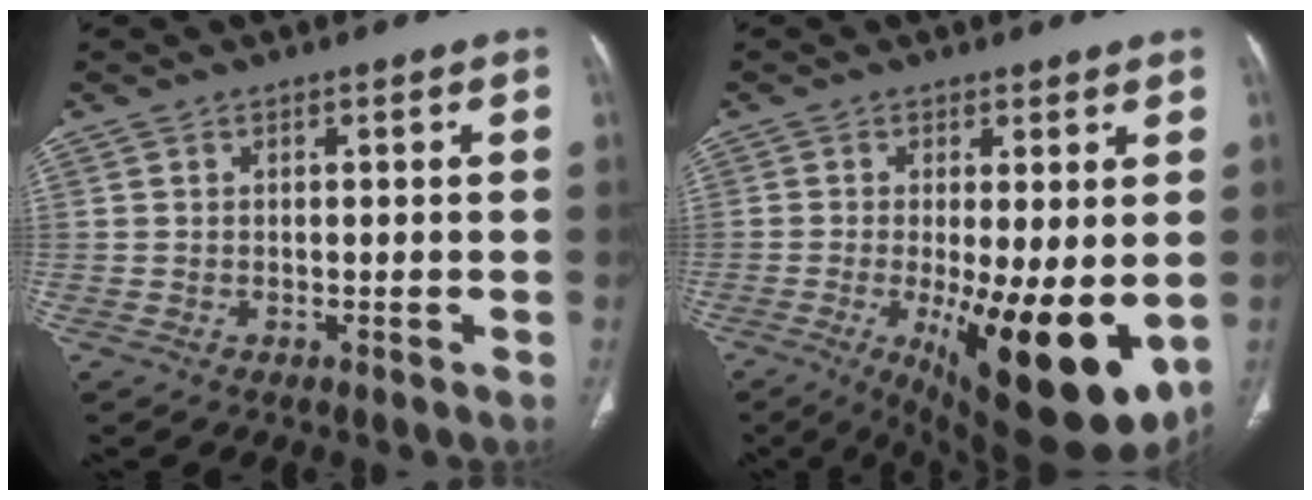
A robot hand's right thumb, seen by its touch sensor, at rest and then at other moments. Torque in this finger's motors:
{"motor_torque": [2.49, 2.52, 1.47, -1.30, 0.56]}